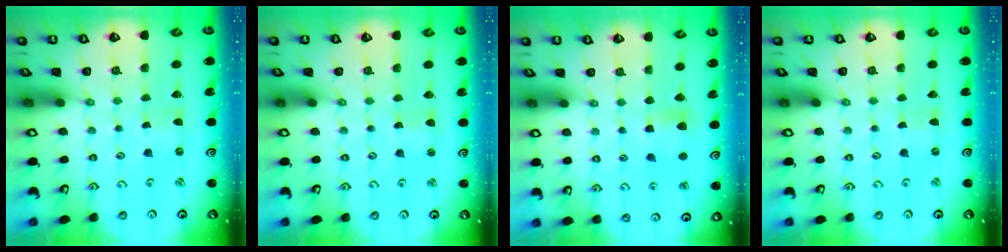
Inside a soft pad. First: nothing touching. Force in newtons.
{"total": 0.7, "press": 0.7, "slide": 0.1}
{"total": 5.5, "press": 5.5, "slide": 0.8}
{"total": 0.0}